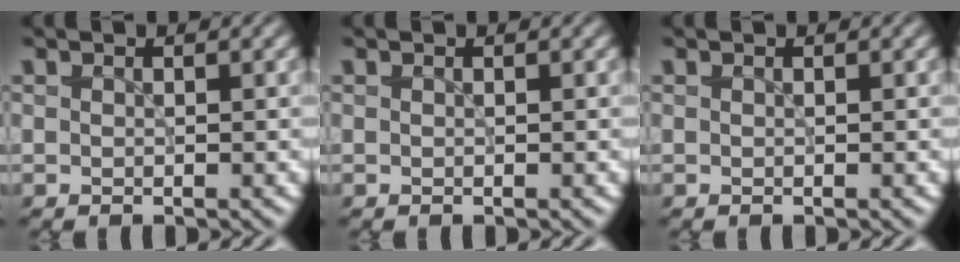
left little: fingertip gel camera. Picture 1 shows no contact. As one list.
[{"total": 0.0}, {"total": 0.0}]